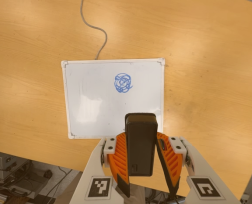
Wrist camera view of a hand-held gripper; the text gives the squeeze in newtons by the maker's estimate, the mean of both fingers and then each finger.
{"total": 4.6, "left": 3.5, "right": 5.7}